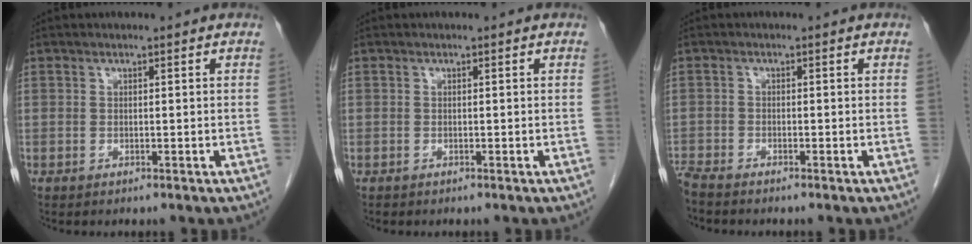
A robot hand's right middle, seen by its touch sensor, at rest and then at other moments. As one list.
[{"total": 0.0}, {"total": 2.5, "force": [-2.5, -0.1, 0.6], "torque": [-0.016, -0.010, -0.049]}]